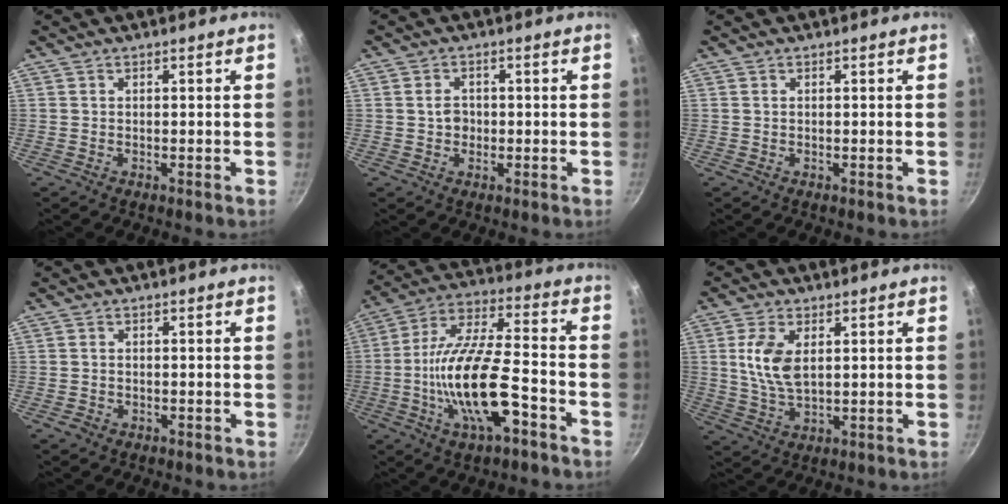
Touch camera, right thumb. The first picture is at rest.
{"total": 2.9, "force": [-0.1, 2.4, 1.6], "torque": [-0.014, 0.006, -0.003]}
{"total": 0.0}
{"total": 1.7, "force": [-0.9, 1.3, 0.7], "torque": [-0.012, 0.007, -0.012]}
{"total": 19.0, "force": [-6.6, 7.0, 16.4], "torque": [-0.297, 0.035, -0.129]}
{"total": 8.3, "force": [1.9, 4.4, 6.8], "torque": [-0.135, -0.009, 0.039]}